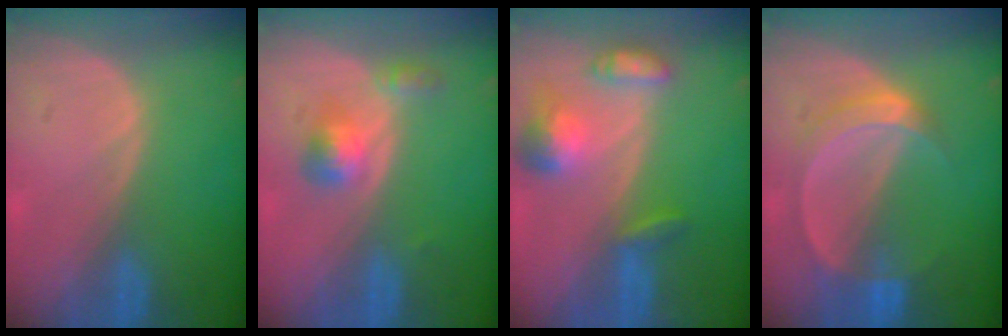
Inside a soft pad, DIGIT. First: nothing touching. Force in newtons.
{"total": 3.9, "press": 3.7, "slide": 1.4}
{"total": 7.1, "press": 6.5, "slide": 2.7}
{"total": 5.7, "press": 5.2, "slide": 2.4}